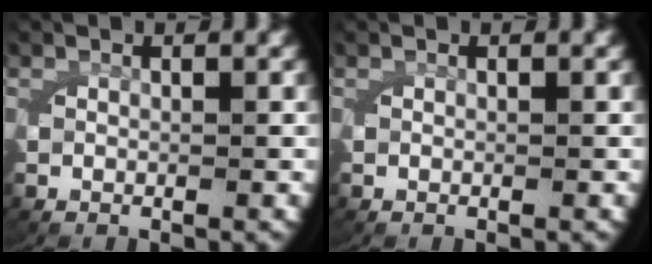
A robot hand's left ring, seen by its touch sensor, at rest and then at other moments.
{"total": 0.0}